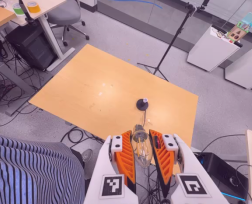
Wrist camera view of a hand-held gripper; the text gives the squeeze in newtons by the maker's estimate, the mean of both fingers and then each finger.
{"total": 23.0, "left": 24.5, "right": 21.6}